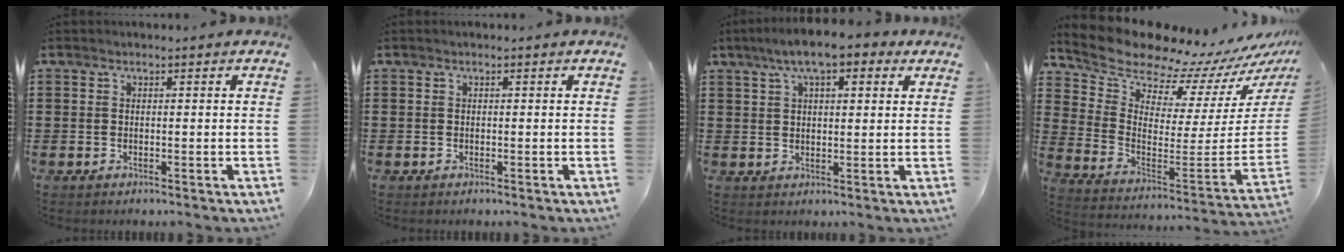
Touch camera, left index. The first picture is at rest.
{"total": 0.0}
{"total": 7.3, "force": [4.8, 2.2, 5.1], "torque": [-0.111, 0.009, 0.084]}
{"total": 10.1, "force": [9.8, 1.6, 1.7], "torque": [-0.060, -0.107, 0.159]}